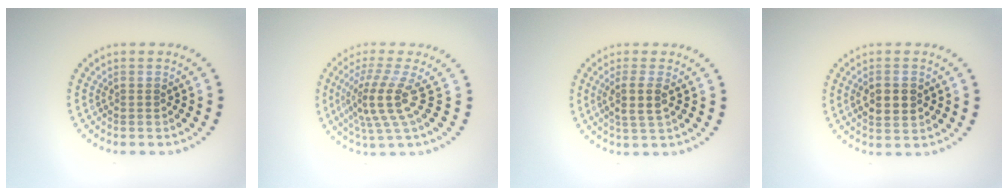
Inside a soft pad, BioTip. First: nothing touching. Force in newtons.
{"total": 4.1, "press": 2.8, "slide": 3.1}
{"total": 2.5, "press": 2.2, "slide": 1.2}
{"total": 3.5, "press": 3.5, "slide": 0.4}